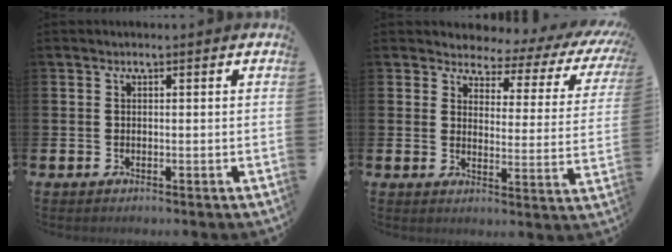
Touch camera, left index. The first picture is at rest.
{"total": 2.9, "force": [2.2, 1.7, 0.7], "torque": [-0.015, -0.033, 0.023]}